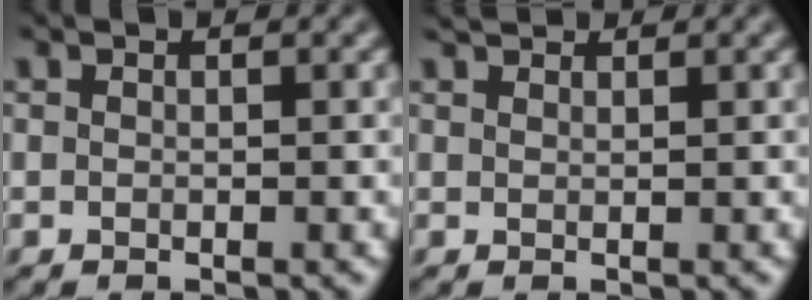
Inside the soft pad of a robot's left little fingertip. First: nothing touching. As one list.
[{"total": 1.3, "force": [1.3, 0.2, 0.2], "torque": [-0.012, 0.012, 0.028]}]